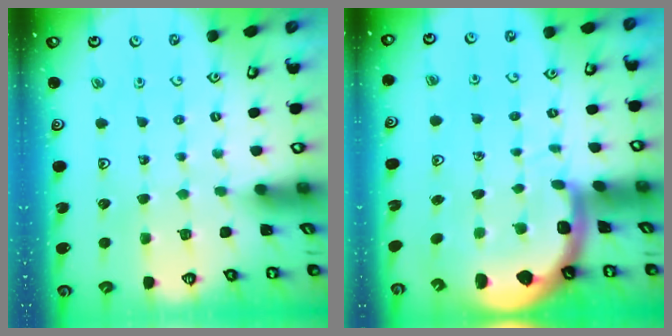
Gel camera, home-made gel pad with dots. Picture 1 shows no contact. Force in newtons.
{"total": 4.6, "press": 4.3, "slide": 1.8}